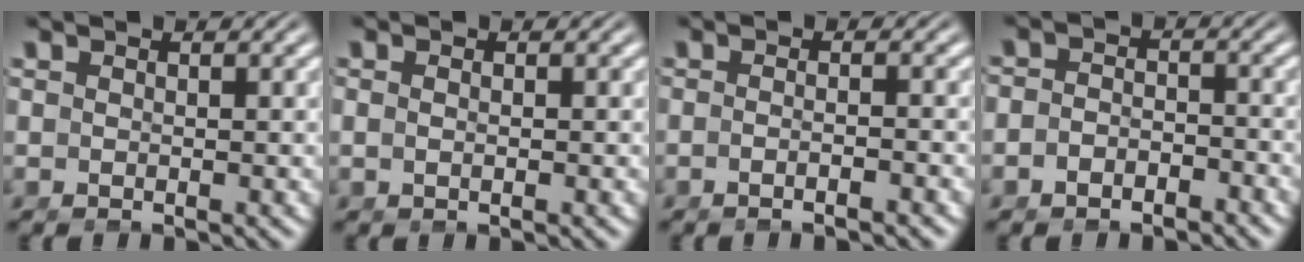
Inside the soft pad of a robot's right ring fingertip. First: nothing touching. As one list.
[{"total": 0.7, "force": [-0.2, -0.1, 0.7], "torque": [-0.014, -0.005, 0.000]}, {"total": 2.1, "force": [-1.6, -0.4, 1.3], "torque": [-0.023, 0.002, -0.030]}, {"total": 2.8, "force": [-2.4, 1.4, 0.4], "torque": [-0.010, -0.011, -0.040]}]